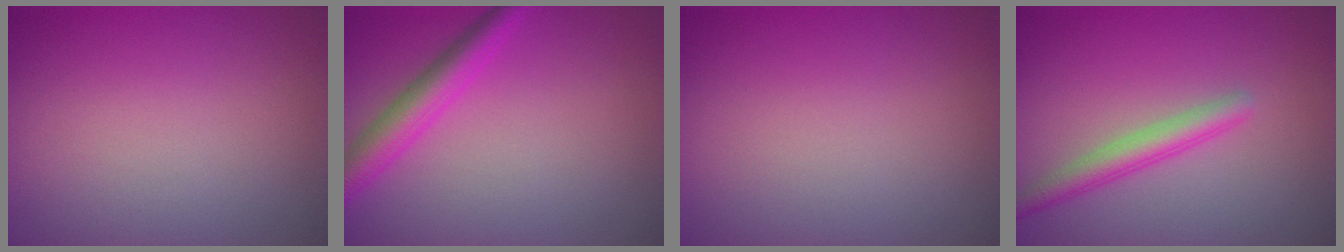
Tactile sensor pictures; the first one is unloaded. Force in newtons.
{"total": 3.4, "press": 3.4, "slide": 0.1}
{"total": 0.0}
{"total": 2.5, "press": 2.5, "slide": 0.1}